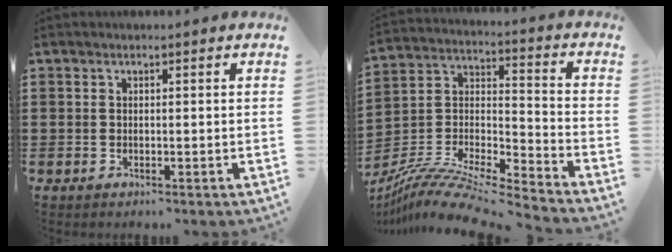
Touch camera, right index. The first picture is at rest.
{"total": 10.2, "force": [-9.0, 1.4, 4.5], "torque": [-0.090, 0.010, -0.183]}